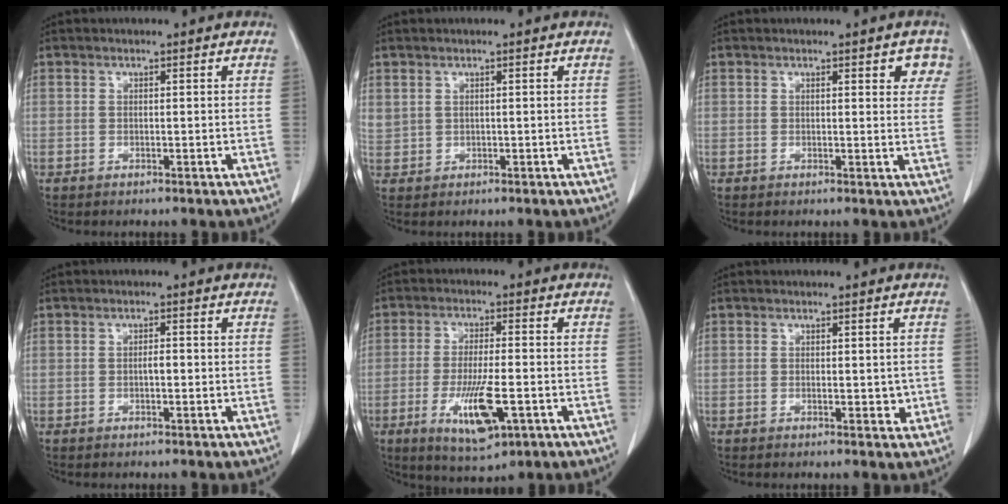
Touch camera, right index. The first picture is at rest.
{"total": 1.9, "force": [1.0, 1.4, 0.6], "torque": [-0.015, 0.013, 0.030]}
{"total": 3.7, "force": [1.9, 1.3, 2.9], "torque": [-0.023, 0.002, 0.015]}
{"total": 1.3, "force": [-0.2, 0.4, 1.2], "torque": [-0.021, 0.002, -0.005]}
{"total": 9.7, "force": [-3.3, 2.3, 8.9], "torque": [-0.160, -0.015, -0.046]}
{"total": 2.1, "force": [0.0, 1.1, 1.8], "torque": [-0.019, -0.003, 0.007]}